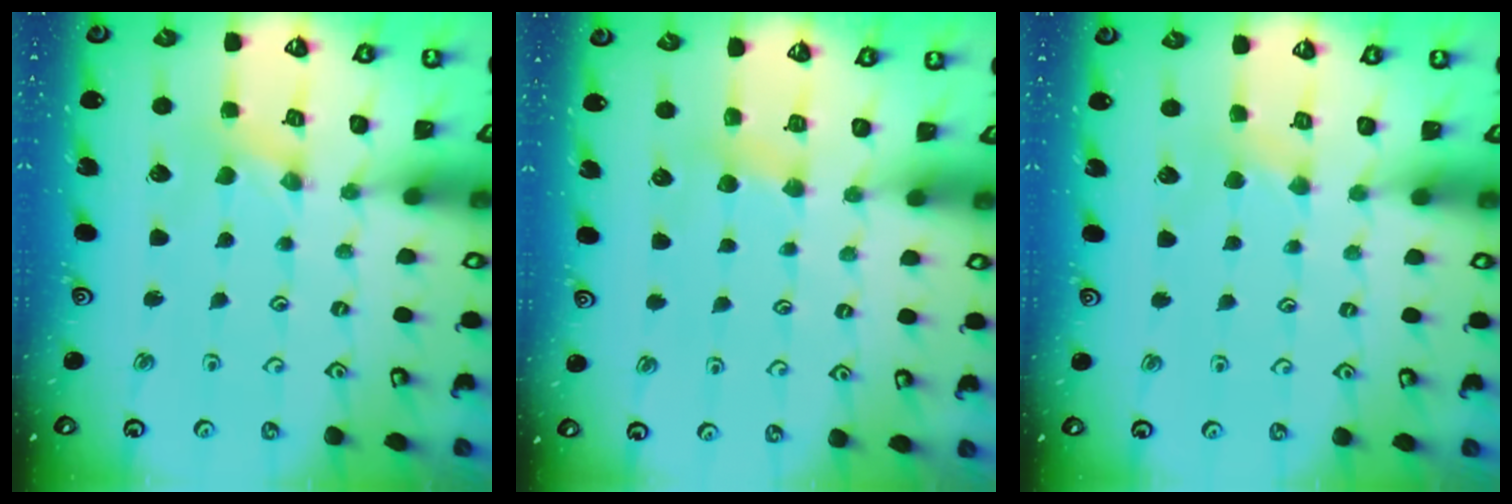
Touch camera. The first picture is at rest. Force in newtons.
{"total": 4.3, "press": 4.2, "slide": 0.6}
{"total": 2.4, "press": 2.3, "slide": 0.3}